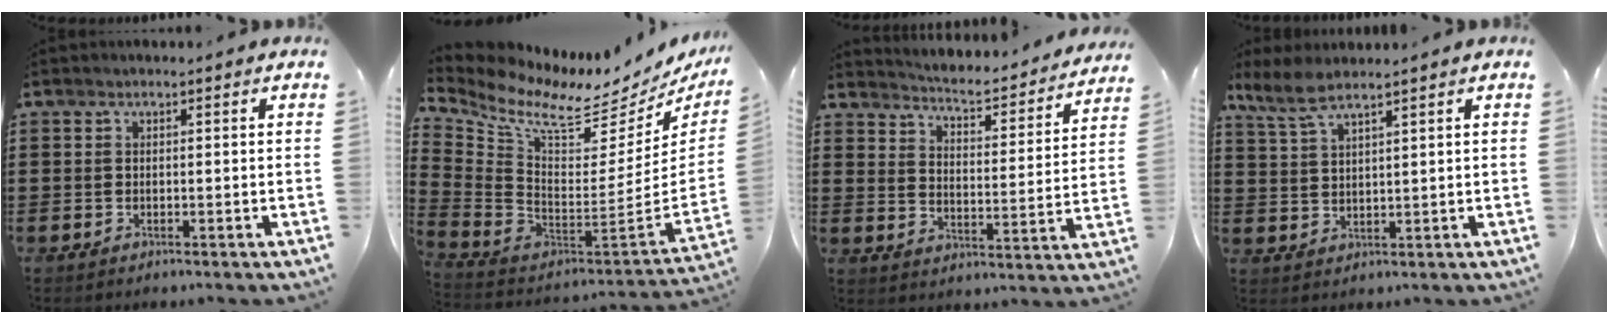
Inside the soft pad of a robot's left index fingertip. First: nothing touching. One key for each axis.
{"total": 7.4, "fx": 5.5, "fy": 1.5, "fz": 4.7, "tx": -0.116, "ty": -0.064, "tz": 0.087}
{"total": 3.6, "fx": 3.5, "fy": -0.2, "fz": 0.6, "tx": -0.034, "ty": -0.037, "tz": 0.050}
{"total": 4.4, "fx": 3.4, "fy": 0.6, "fz": 2.7, "tx": -0.062, "ty": -0.002, "tz": 0.063}